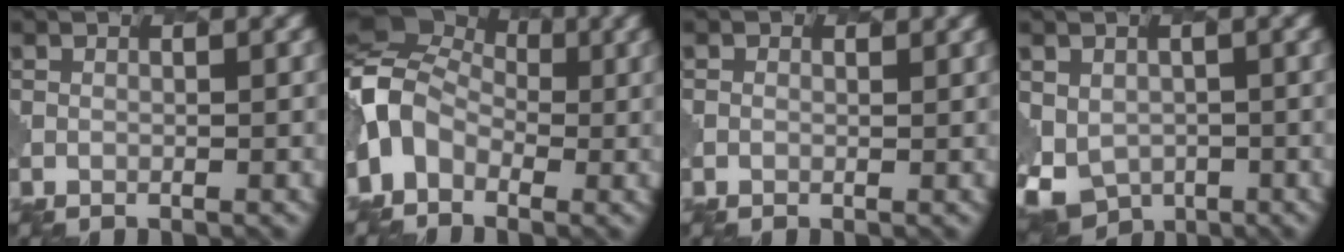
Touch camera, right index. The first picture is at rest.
{"total": 7.1, "force": [-1.2, 5.5, 4.4], "torque": [-0.101, 0.004, -0.041]}
{"total": 0.9, "force": [0.3, 0.9, 0.1], "torque": [0.000, -0.002, 0.003]}
{"total": 6.2, "force": [-1.0, 5.2, 3.4], "torque": [-0.069, -0.021, -0.003]}